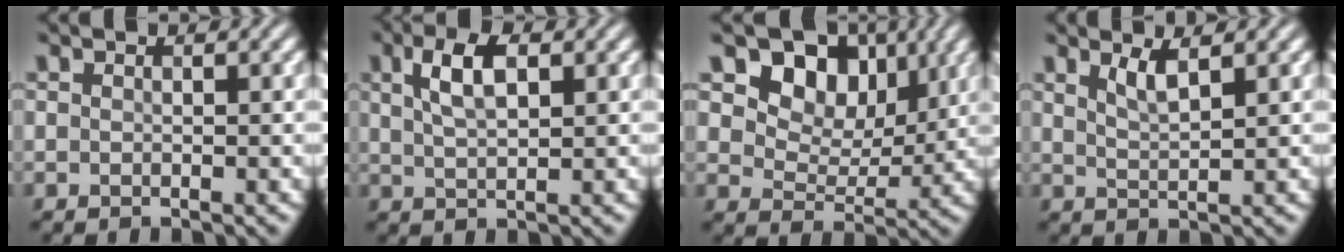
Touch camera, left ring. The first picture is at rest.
{"total": 4.0, "force": [1.6, 1.7, 3.3], "torque": [-0.066, 0.009, 0.030]}
{"total": 8.1, "force": [4.0, 5.7, 4.2], "torque": [-0.079, -0.006, 0.077]}
{"total": 2.1, "force": [1.3, 0.5, 1.5], "torque": [-0.027, -0.002, 0.024]}